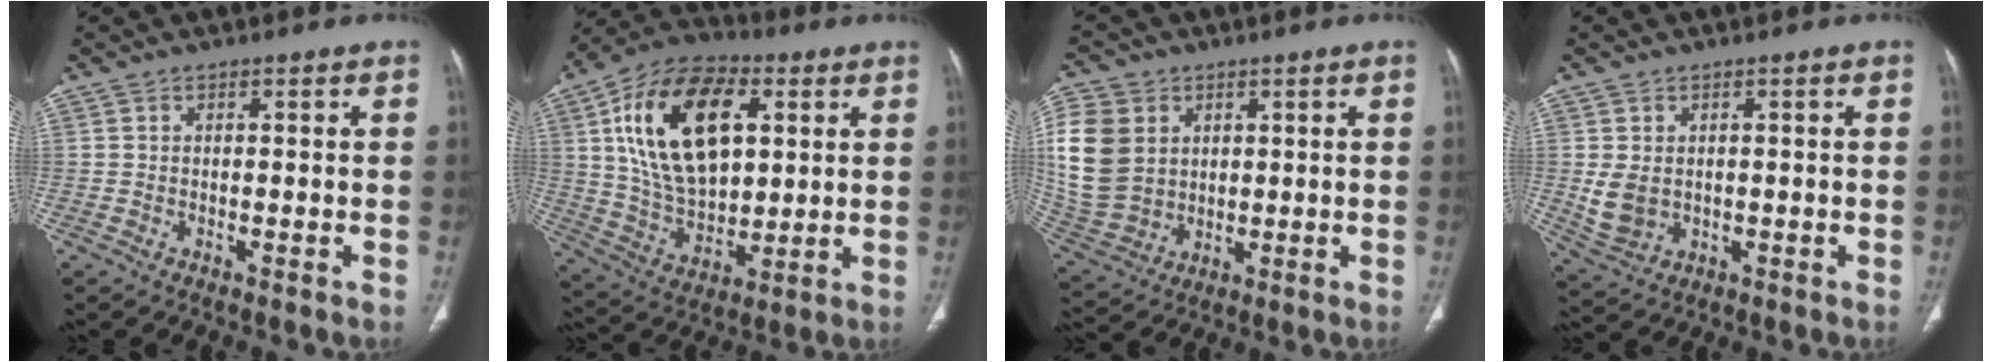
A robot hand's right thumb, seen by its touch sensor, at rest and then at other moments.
{"total": 23.6, "force": [6.5, 13.5, 18.2], "torque": [-0.297, -0.010, 0.115]}
{"total": 16.0, "force": [3.4, 12.7, 9.1], "torque": [-0.194, -0.004, 0.080]}
{"total": 5.4, "force": [0.3, 4.1, 3.4], "torque": [-0.060, -0.007, 0.021]}